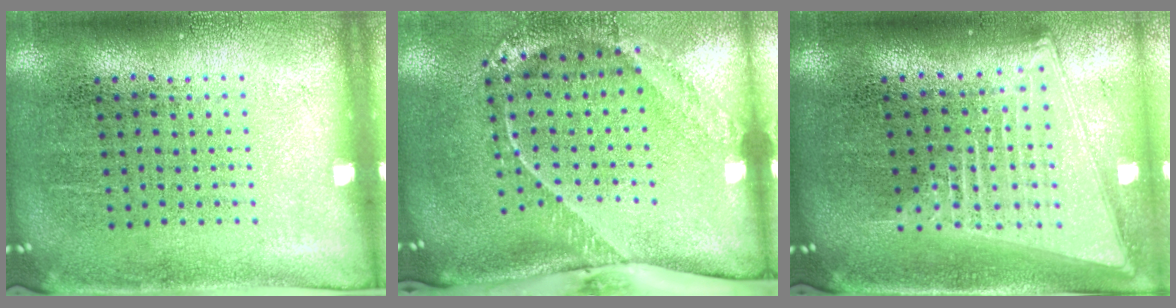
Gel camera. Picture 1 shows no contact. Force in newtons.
{"total": 2.7, "press": 1.8, "slide": 2.0}
{"total": 2.1, "press": 1.8, "slide": 1.1}